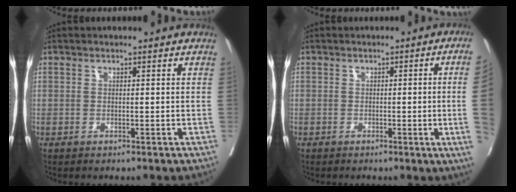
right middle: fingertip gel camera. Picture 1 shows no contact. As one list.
[{"total": 8.4, "force": [-1.1, -2.4, 8.0], "torque": [-0.088, -0.019, -0.013]}]